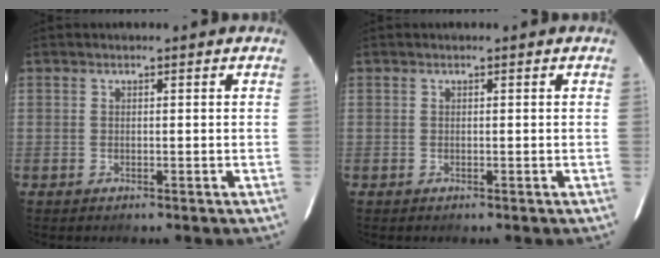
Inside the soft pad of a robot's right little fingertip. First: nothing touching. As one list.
[{"total": 0.0}]